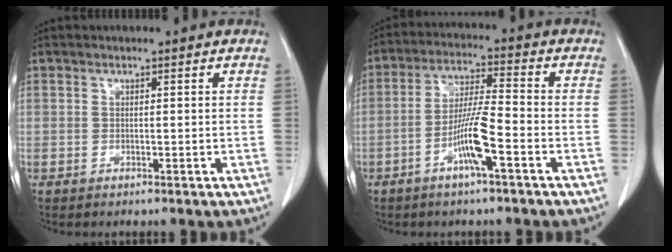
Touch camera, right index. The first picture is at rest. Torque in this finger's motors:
{"motor_torque": [0.56, -0.43, 0.13, 0.12]}